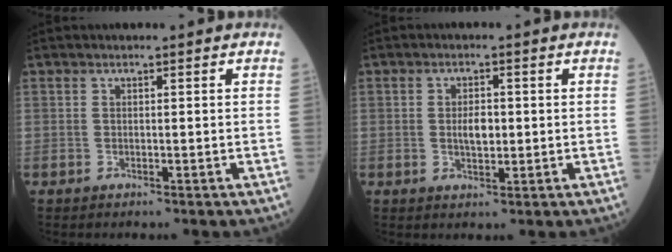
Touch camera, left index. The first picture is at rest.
{"total": 3.2, "force": [0.1, 1.5, 2.8], "torque": [-0.051, 0.001, 0.002]}